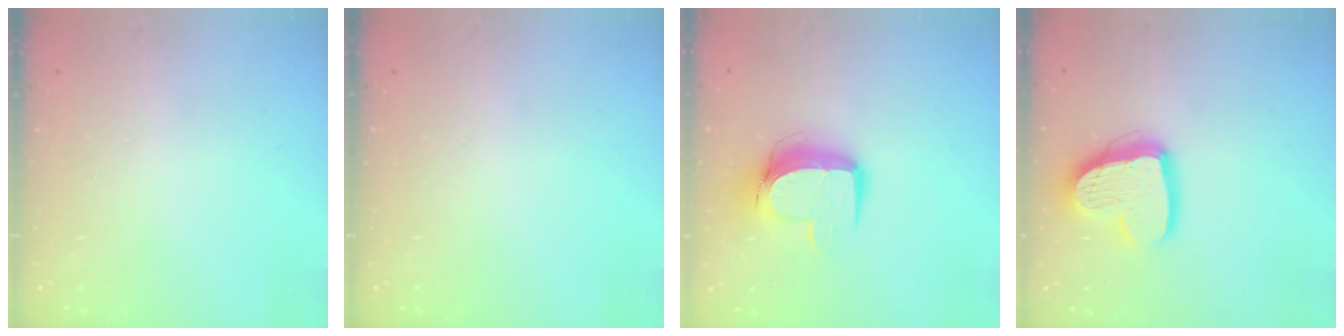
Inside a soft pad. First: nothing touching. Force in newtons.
{"total": 0.0}
{"total": 11.0, "press": 10.9, "slide": 1.1}
{"total": 14.9, "press": 14.8, "slide": 1.4}